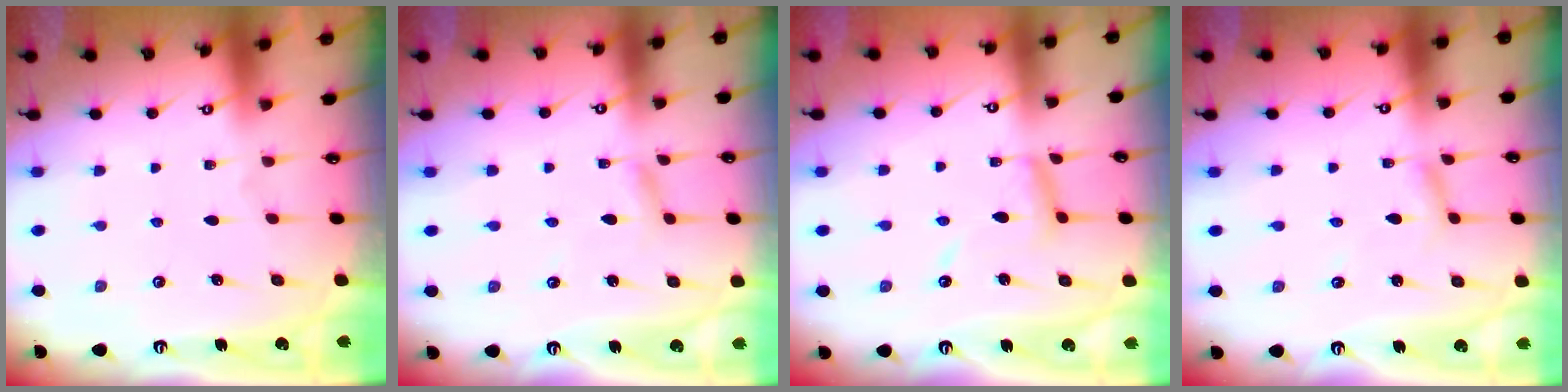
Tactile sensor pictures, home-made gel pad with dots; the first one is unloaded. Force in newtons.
{"total": 1.9, "press": 1.9, "slide": 0.2}
{"total": 9.5, "press": 9.5, "slide": 0.7}
{"total": 2.3, "press": 2.3, "slide": 0.2}